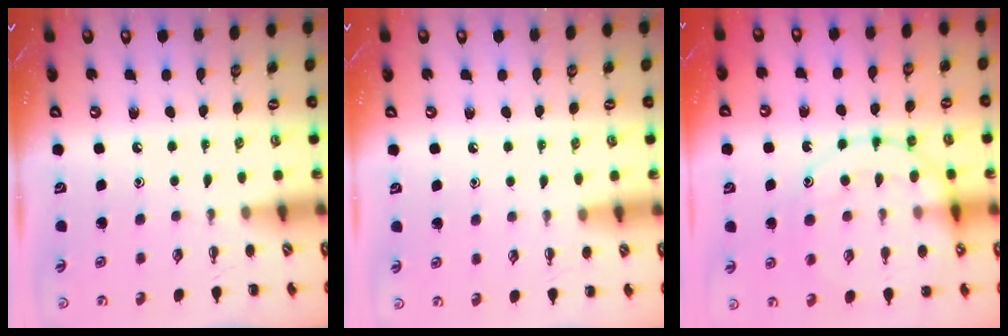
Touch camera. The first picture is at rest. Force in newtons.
{"total": 7.2, "press": 6.8, "slide": 2.3}
{"total": 16.6, "press": 16.5, "slide": 2.0}